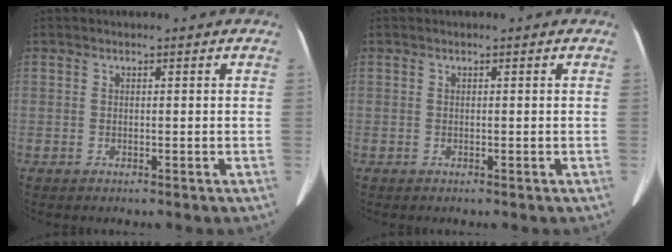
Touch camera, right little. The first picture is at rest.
{"total": 0.0}